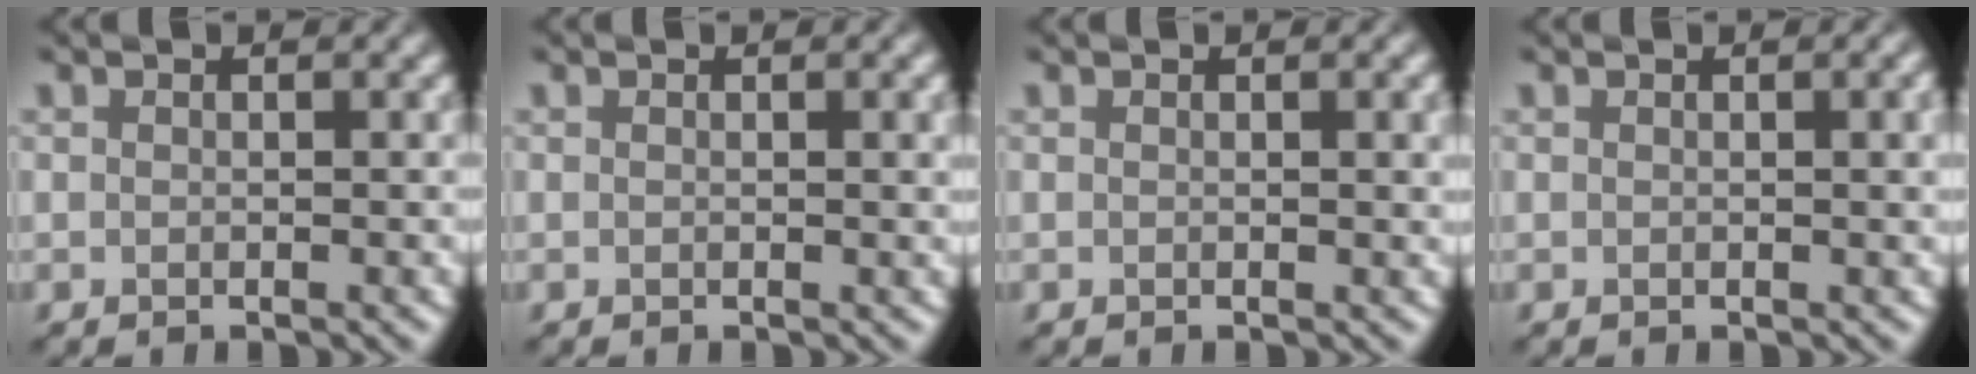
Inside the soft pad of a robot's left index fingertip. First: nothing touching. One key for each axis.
{"total": 1.2, "fx": 0.3, "fy": 0.3, "fz": 1.2, "tx": -0.012, "ty": 0.001, "tz": 0.002}
{"total": 1.4, "fx": 0.3, "fy": 0.4, "fz": 1.4, "tx": -0.014, "ty": 0.002, "tz": 0.003}
{"total": 1.8, "fx": 0.3, "fy": 0.5, "fz": 1.7, "tx": -0.016, "ty": 0.004, "tz": 0.001}